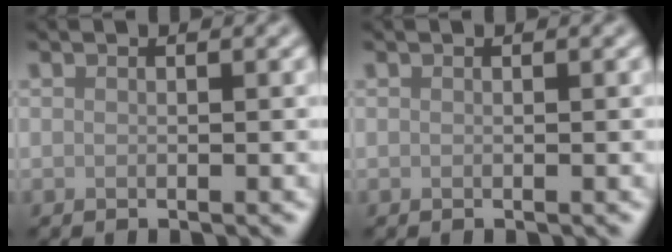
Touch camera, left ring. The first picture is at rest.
{"total": 0.0}